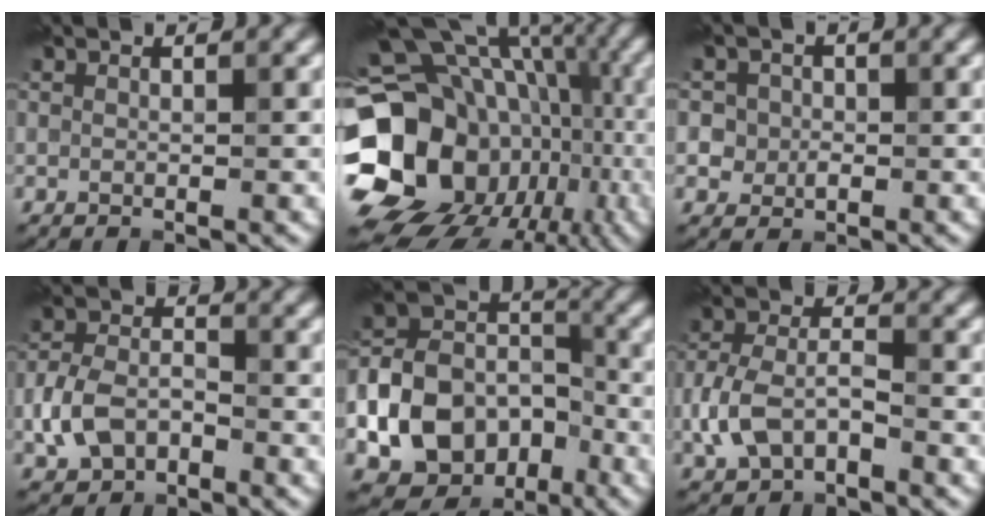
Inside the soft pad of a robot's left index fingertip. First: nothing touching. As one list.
[{"total": 22.4, "force": [-4.2, 19.5, 10.3], "torque": [-0.189, -0.001, -0.093]}, {"total": 3.4, "force": [0.5, 3.2, 1.2], "torque": [-0.001, 0.016, -0.005]}, {"total": 4.4, "force": [-2.0, 3.0, 2.6], "torque": [-0.059, 0.004, -0.044]}, {"total": 15.1, "force": [-5.7, 11.9, 7.3], "torque": [-0.160, -0.012, -0.112]}, {"total": 4.5, "force": [-1.9, 2.6, 3.1], "torque": [-0.069, 0.007, -0.043]}]